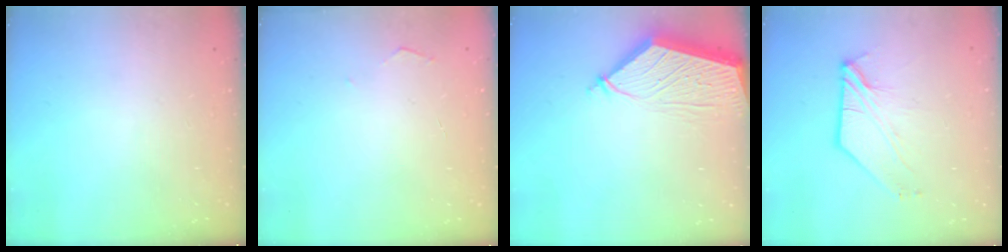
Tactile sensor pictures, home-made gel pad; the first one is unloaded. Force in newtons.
{"total": 2.8, "press": 2.8, "slide": 0.4}
{"total": 5.2, "press": 5.2, "slide": 0.6}
{"total": 7.2, "press": 7.1, "slide": 0.9}